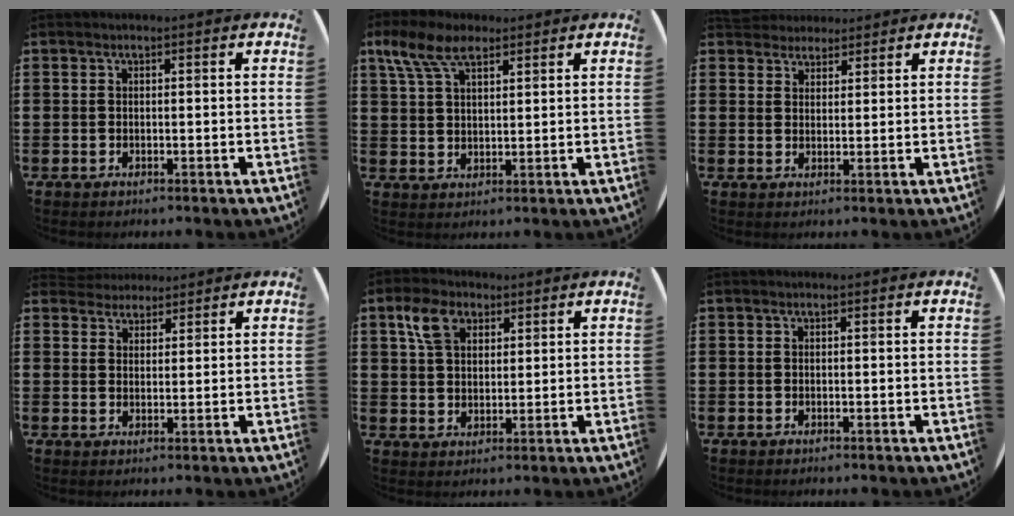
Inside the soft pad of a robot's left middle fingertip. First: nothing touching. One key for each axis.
{"total": 6.6, "fx": 4.4, "fy": 3.0, "fz": 3.9, "tx": -0.089, "ty": -0.001, "tz": 0.082}
{"total": 3.6, "fx": 3.4, "fy": 1.2, "fz": -0.1, "tx": -0.009, "ty": -0.003, "tz": 0.066}
{"total": 2.9, "fx": 2.7, "fy": 1.0, "fz": -0.2, "tx": -0.004, "ty": -0.001, "tz": 0.052}
{"total": 5.4, "fx": 3.2, "fy": 3.3, "fz": 2.8, "tx": -0.060, "ty": 0.007, "tz": 0.058}
{"total": 0.0}